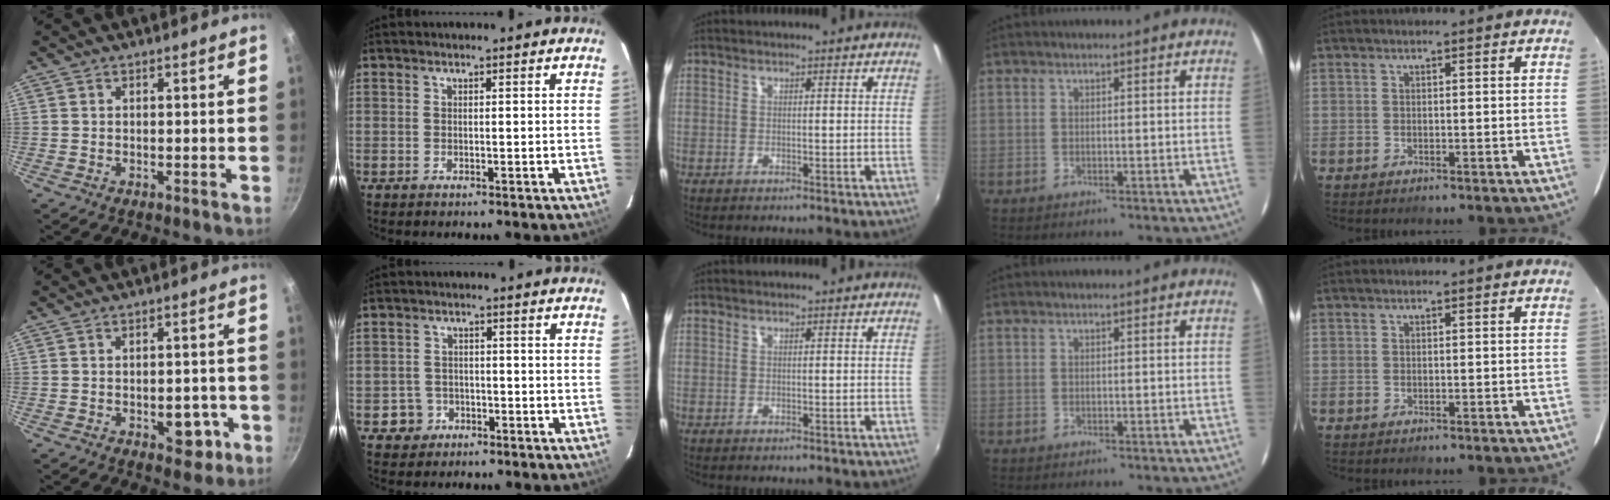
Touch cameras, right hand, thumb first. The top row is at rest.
{"thumb": {"total": 5.7, "force": [-2.0, 3.6, 4.0], "torque": [-0.022, 0.012, -0.017]}, "index": {"total": 4.1, "force": [-1.9, 3.6, 0.0], "torque": [-0.009, 0.017, -0.029]}}